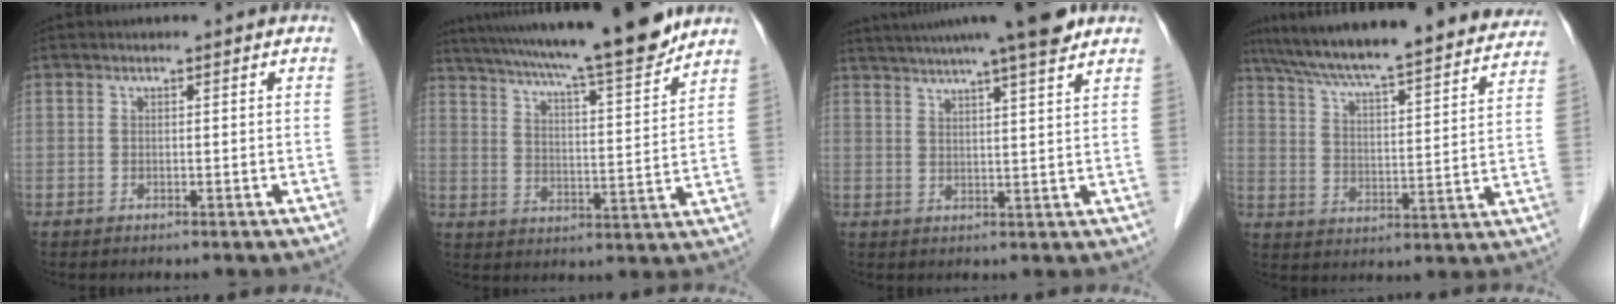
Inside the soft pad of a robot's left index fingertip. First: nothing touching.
{"total": 19.3, "force": [16.7, 0.2, 9.7], "torque": [-0.161, -0.003, 0.245]}
{"total": 13.1, "force": [10.9, -0.1, 7.3], "torque": [-0.123, 0.022, 0.146]}
{"total": 28.8, "force": [25.8, 3.5, 12.3], "torque": [-0.198, -0.017, 0.338]}